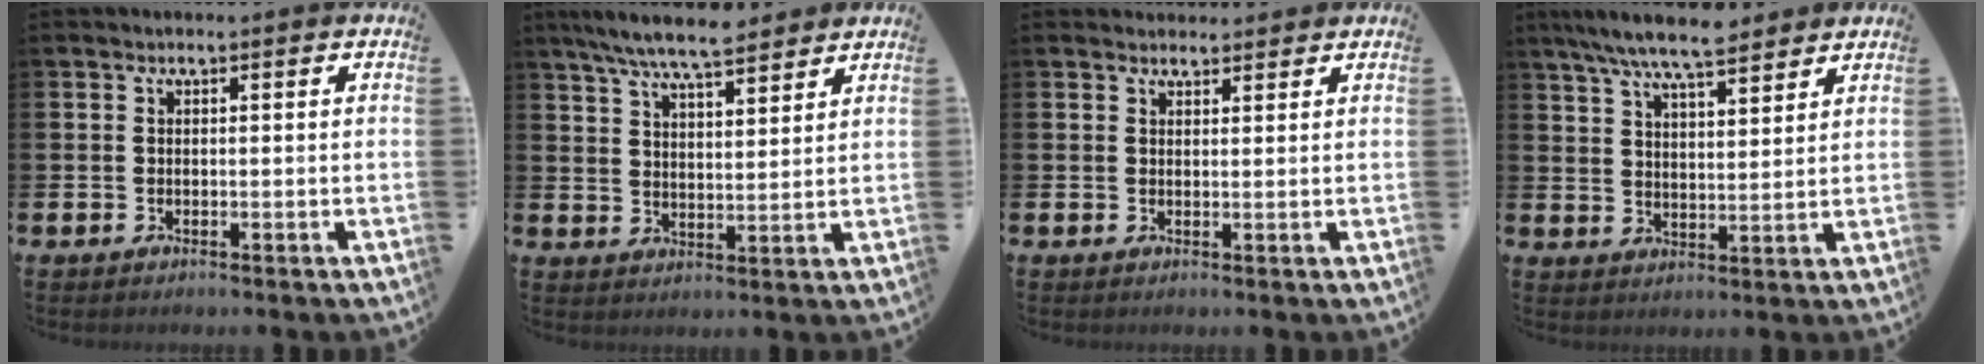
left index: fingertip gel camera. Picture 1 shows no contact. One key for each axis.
{"total": 7.6, "fx": 7.0, "fy": 1.1, "fz": 2.7, "tx": -0.071, "ty": -0.026, "tz": 0.128}
{"total": 1.8, "fx": 1.7, "fy": 0.5, "fz": -0.1, "tx": 0.008, "ty": -0.007, "tz": 0.030}
{"total": 7.9, "fx": 7.2, "fy": 1.2, "fz": 3.0, "tx": -0.076, "ty": -0.027, "tz": 0.131}